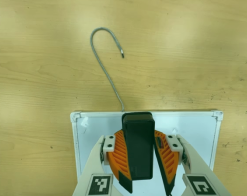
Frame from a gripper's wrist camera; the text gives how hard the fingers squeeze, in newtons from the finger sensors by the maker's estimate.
{"total": 11.9, "left": 10.8, "right": 12.9}